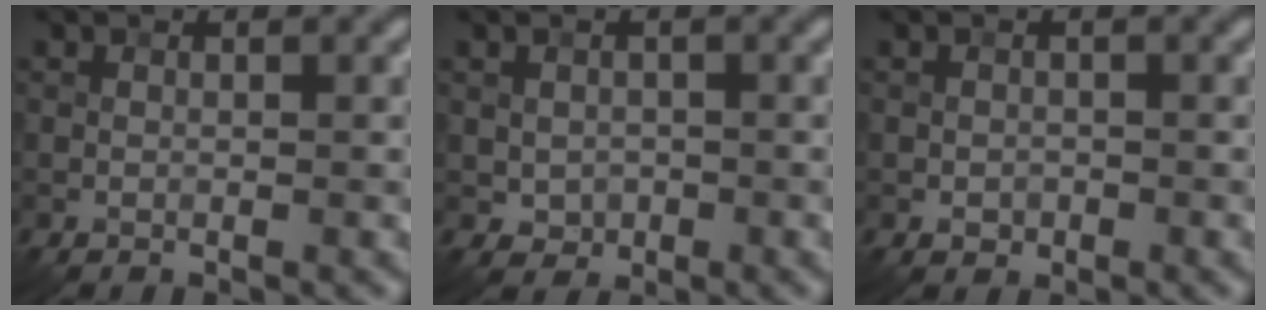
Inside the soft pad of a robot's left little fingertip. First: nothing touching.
{"total": 1.7, "force": [-0.2, 1.5, 0.7], "torque": [-0.012, -0.004, -0.005]}
{"total": 0.9, "force": [-0.4, 0.7, 0.3], "torque": [-0.003, -0.002, -0.008]}